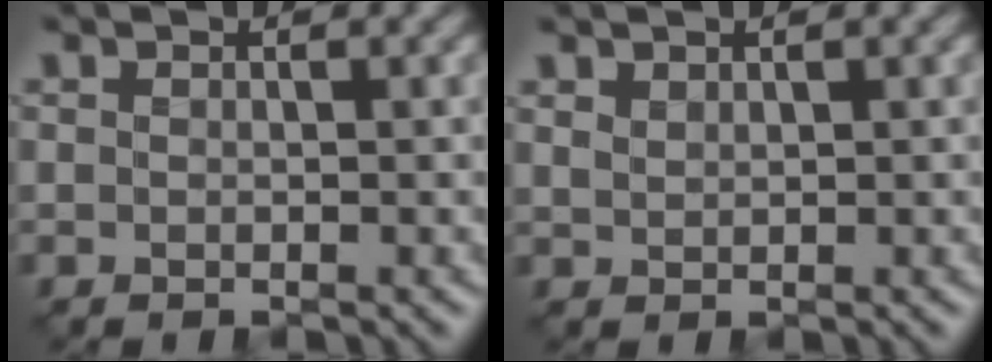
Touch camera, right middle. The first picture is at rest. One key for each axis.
{"total": 1.1, "fx": 0.9, "fy": 0.5, "fz": 0.3, "tx": -0.011, "ty": 0.000, "tz": 0.022}